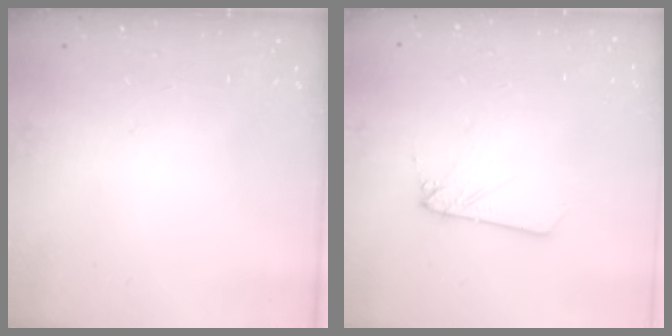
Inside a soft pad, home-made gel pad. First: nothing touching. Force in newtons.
{"total": 2.3, "press": 2.3, "slide": 0.1}